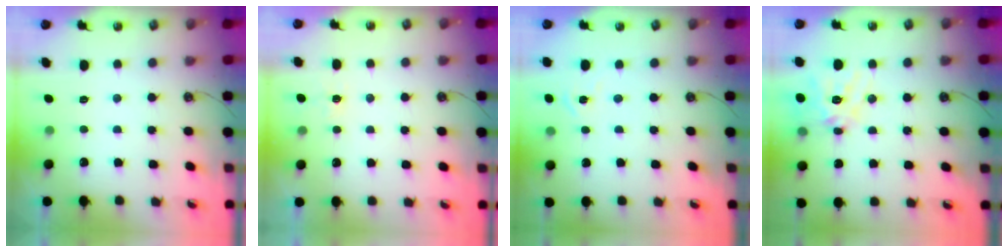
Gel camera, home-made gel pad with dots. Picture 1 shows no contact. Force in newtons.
{"total": 2.6, "press": 2.6, "slide": 0.4}
{"total": 3.7, "press": 3.6, "slide": 0.5}
{"total": 16.1, "press": 16.0, "slide": 2.4}